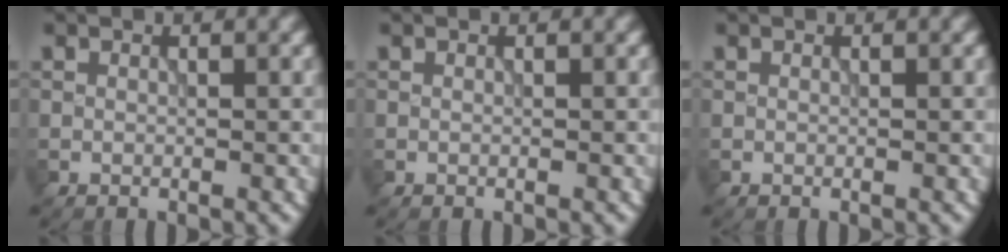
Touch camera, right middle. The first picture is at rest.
{"total": 0.0}
{"total": 0.0}